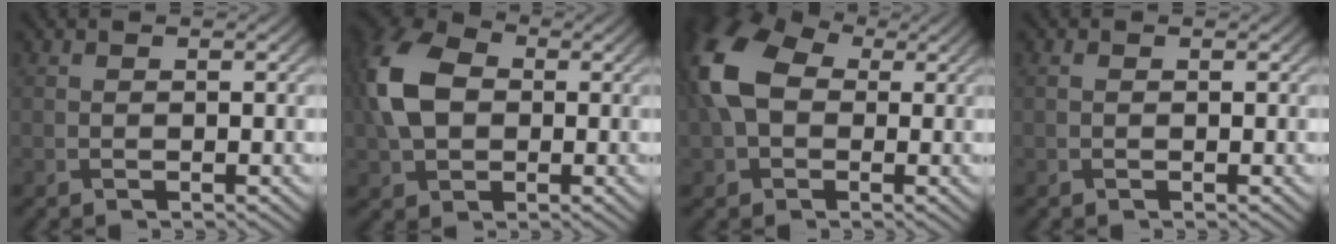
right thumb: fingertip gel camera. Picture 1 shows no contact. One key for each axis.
{"total": 10.2, "fx": 0.5, "fy": 7.4, "fz": 7.1, "tx": -0.185, "ty": 0.014, "tz": -0.004}
{"total": 11.6, "fx": 1.1, "fy": 8.2, "fz": 8.1, "tx": -0.217, "ty": 0.010, "tz": 0.009}
{"total": 0.7, "fx": 0.1, "fy": 0.5, "fz": 0.4, "tx": -0.011, "ty": 0.003, "tz": 0.001}